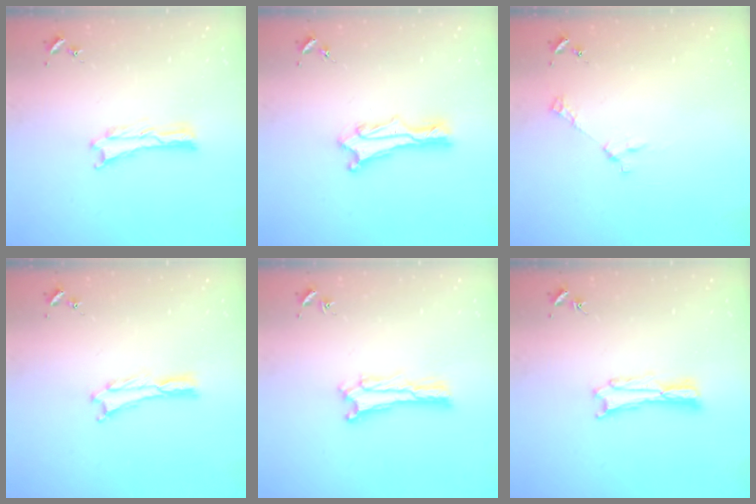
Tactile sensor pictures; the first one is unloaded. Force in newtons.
{"total": 2.4, "press": 2.4, "slide": 0.3}
{"total": 2.9, "press": 2.9, "slide": 0.2}
{"total": 0.0}
{"total": 0.7, "press": 0.6, "slide": 0.2}
{"total": 1.2, "press": 1.2, "slide": 0.2}